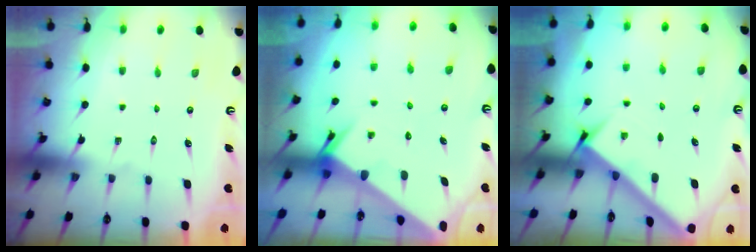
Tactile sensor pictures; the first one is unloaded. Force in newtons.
{"total": 2.5, "press": 2.5, "slide": 0.1}
{"total": 2.7, "press": 2.7, "slide": 0.4}